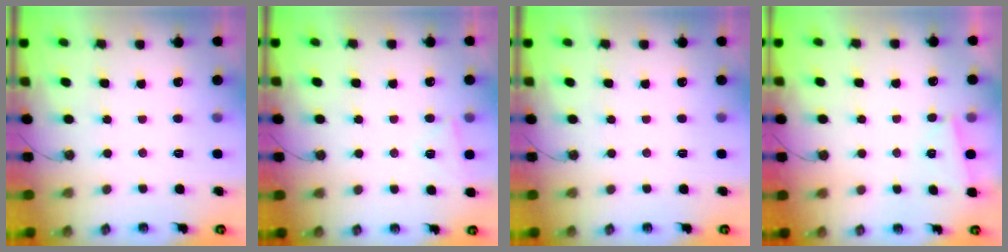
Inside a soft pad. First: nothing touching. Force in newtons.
{"total": 4.5, "press": 4.4, "slide": 0.4}
{"total": 0.0}
{"total": 4.8, "press": 0.8, "slide": 4.7}